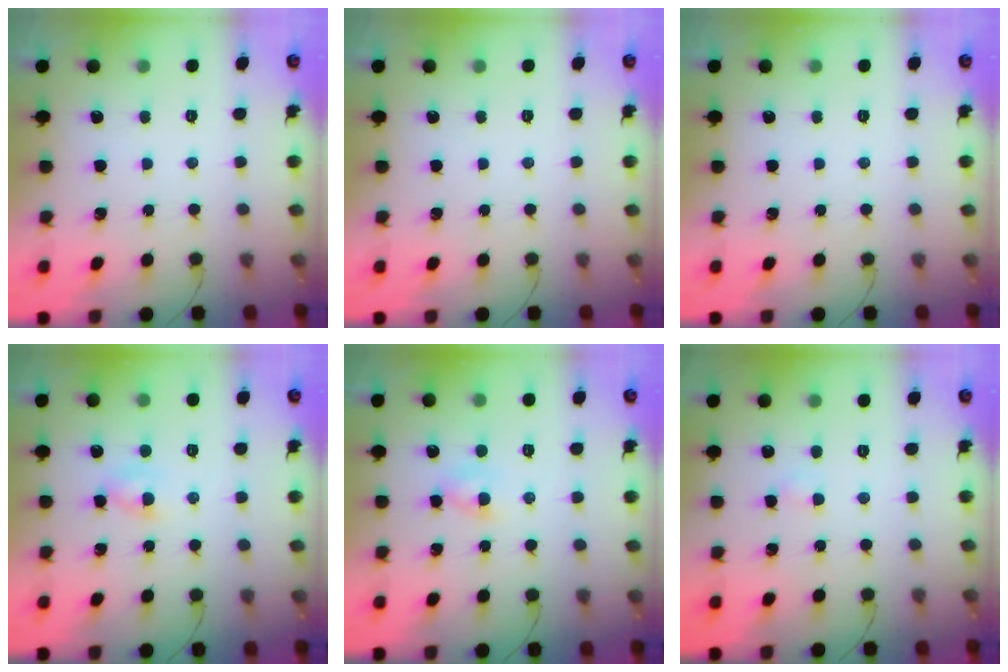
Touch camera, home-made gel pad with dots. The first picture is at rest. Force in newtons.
{"total": 0.0}
{"total": 0.0}
{"total": 2.0, "press": 1.8, "slide": 0.8}
{"total": 2.0, "press": 1.8, "slide": 0.8}
{"total": 2.0, "press": 1.8, "slide": 0.8}